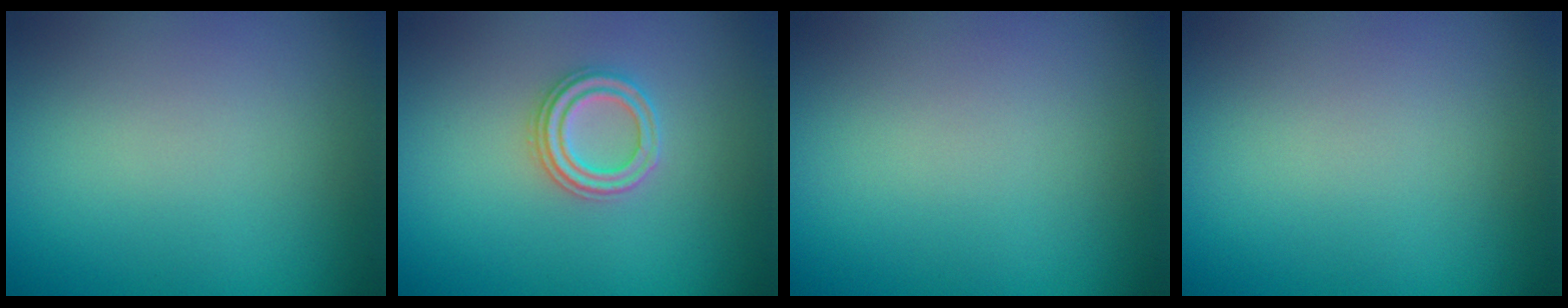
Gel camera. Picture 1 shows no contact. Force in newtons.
{"total": 2.5, "press": 2.4, "slide": 0.7}
{"total": 0.0}
{"total": 0.0}